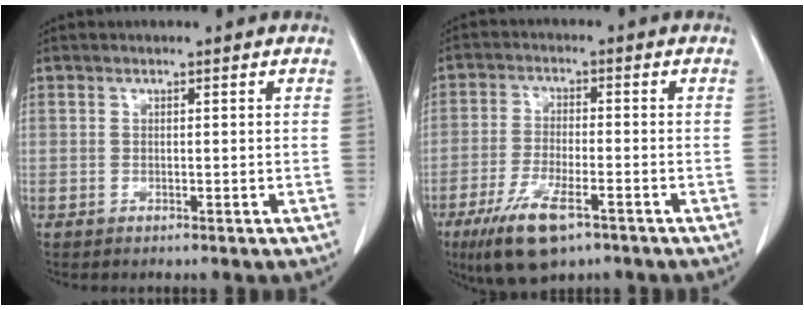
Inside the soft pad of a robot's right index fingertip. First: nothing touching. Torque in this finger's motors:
{"motor_torque": [0.93, -0.65, 0.49, 0.13]}